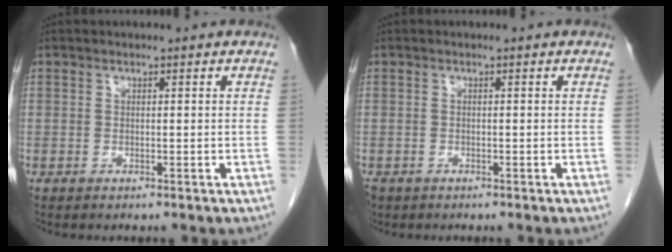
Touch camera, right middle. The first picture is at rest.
{"total": 2.4, "force": [-1.6, 1.6, 0.7], "torque": [-0.018, -0.003, -0.028]}